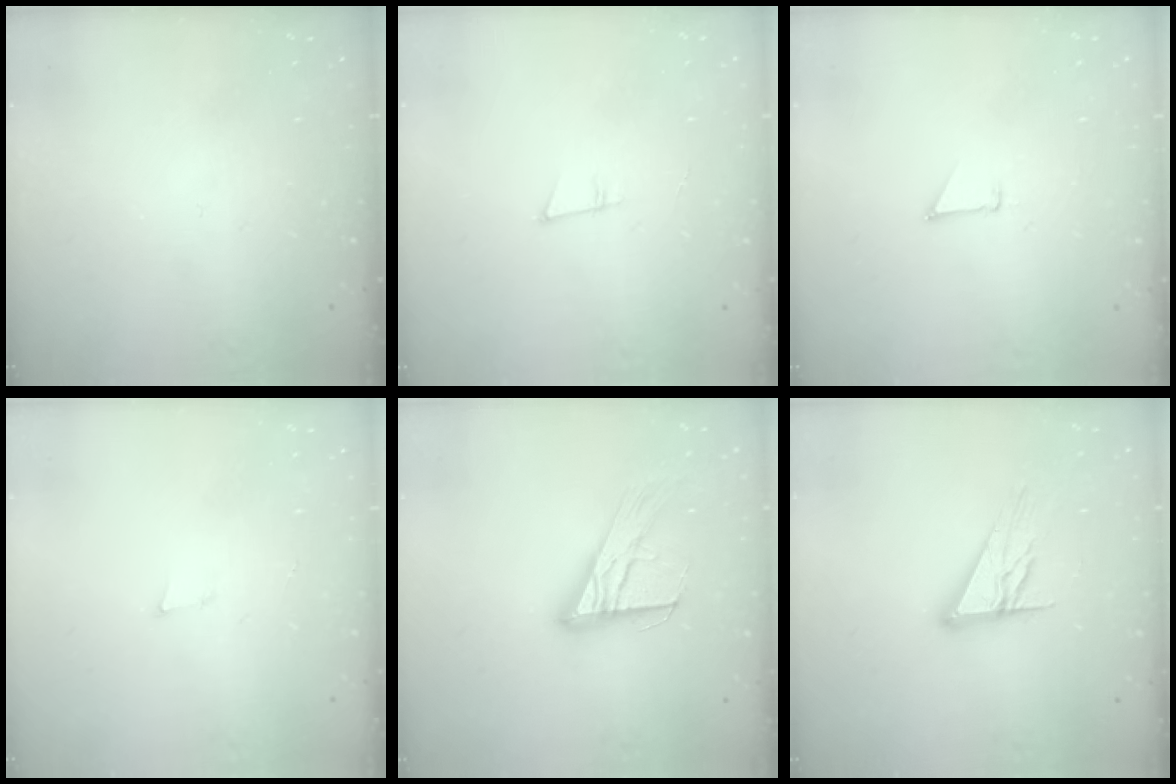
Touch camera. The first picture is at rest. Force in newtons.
{"total": 5.7, "press": 4.9, "slide": 2.8}
{"total": 0.9, "press": 0.9, "slide": 0.1}
{"total": 3.5, "press": 2.3, "slide": 2.6}
{"total": 16.7, "press": 16.6, "slide": 1.6}
{"total": 12.3, "press": 12.3, "slide": 1.2}